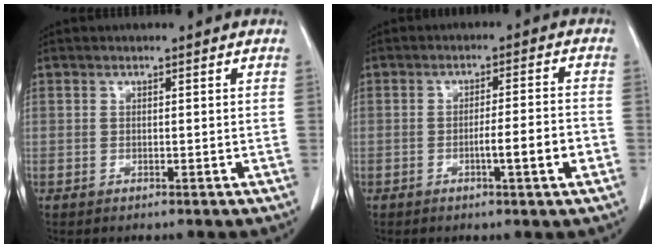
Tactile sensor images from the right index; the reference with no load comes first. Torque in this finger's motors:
{"motor_torque": [0.98, -0.38, 0.51, 0.07]}